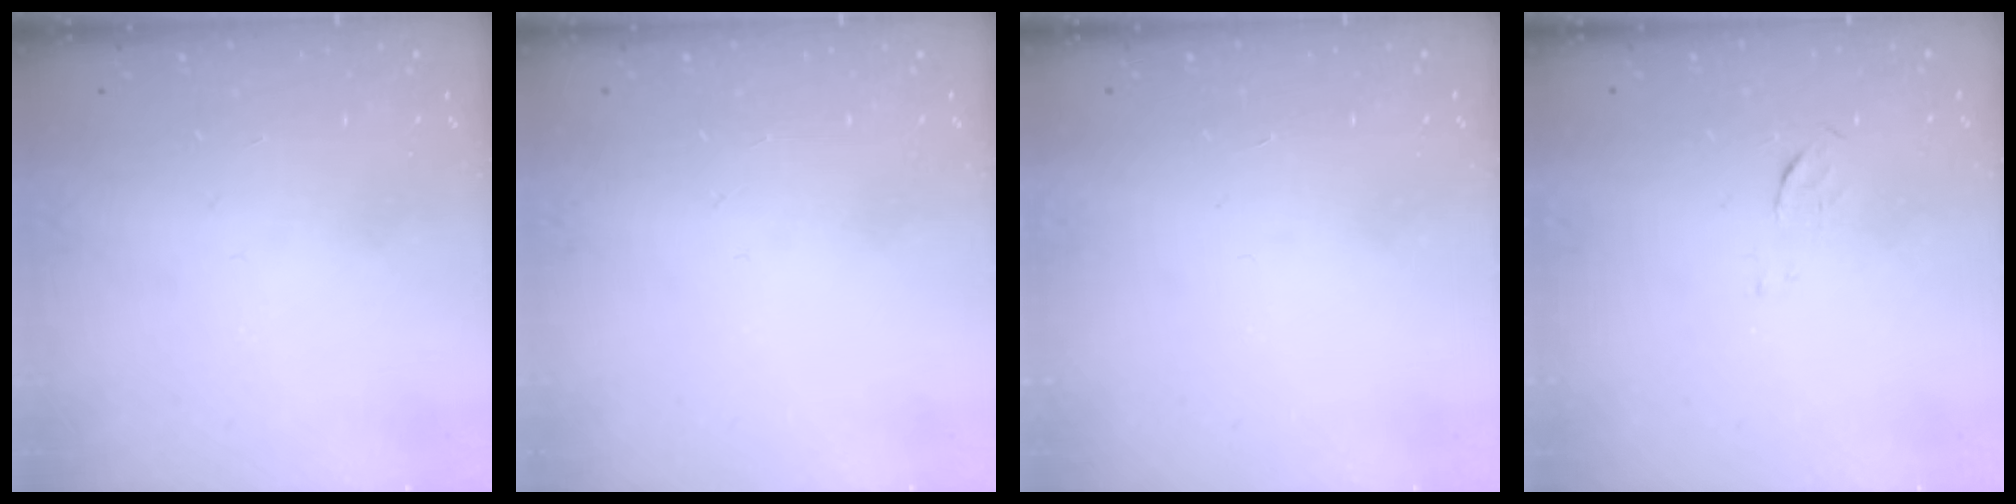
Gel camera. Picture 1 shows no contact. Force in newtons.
{"total": 0.0}
{"total": 1.7, "press": 1.7, "slide": 0.1}
{"total": 3.9, "press": 3.7, "slide": 1.2}